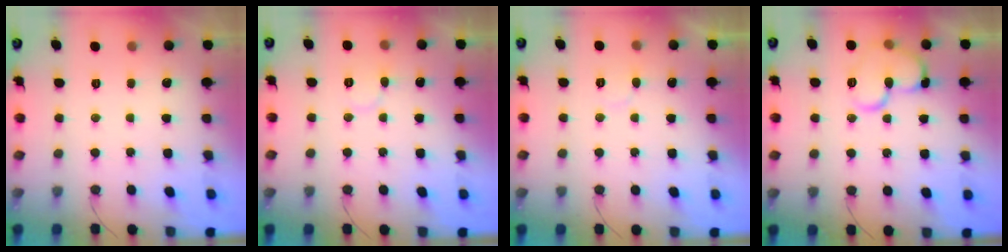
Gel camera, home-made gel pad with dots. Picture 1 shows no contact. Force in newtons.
{"total": 5.7, "press": 5.6, "slide": 0.6}
{"total": 3.8, "press": 3.8, "slide": 0.3}
{"total": 12.5, "press": 12.4, "slide": 1.6}